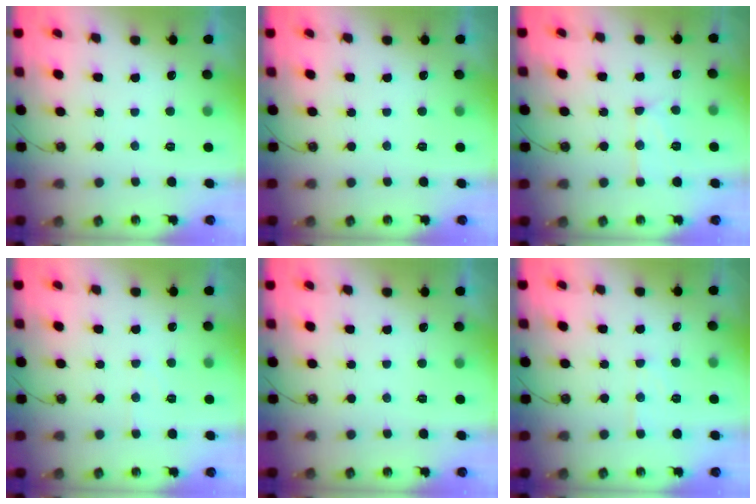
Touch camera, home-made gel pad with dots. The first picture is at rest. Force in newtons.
{"total": 0.0}
{"total": 12.0, "press": 11.9, "slide": 1.2}
{"total": 4.7, "press": 4.7, "slide": 0.6}
{"total": 0.0}
{"total": 6.7, "press": 6.7, "slide": 0.4}